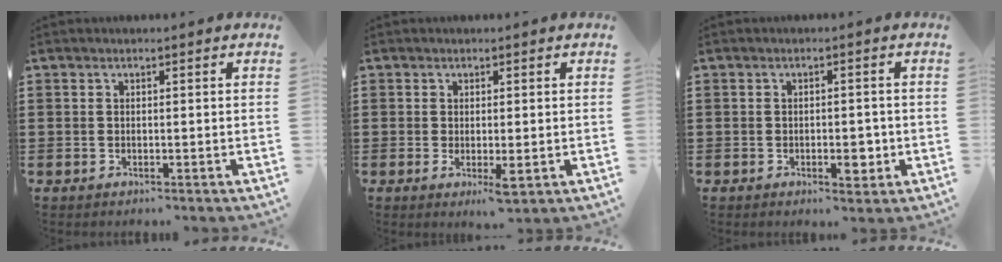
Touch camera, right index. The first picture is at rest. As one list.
[{"total": 3.2, "force": [-0.6, 0.7, 3.1], "torque": [-0.066, -0.009, -0.013]}, {"total": 3.5, "force": [-1.0, 1.4, 3.0], "torque": [-0.050, 0.003, -0.018]}]